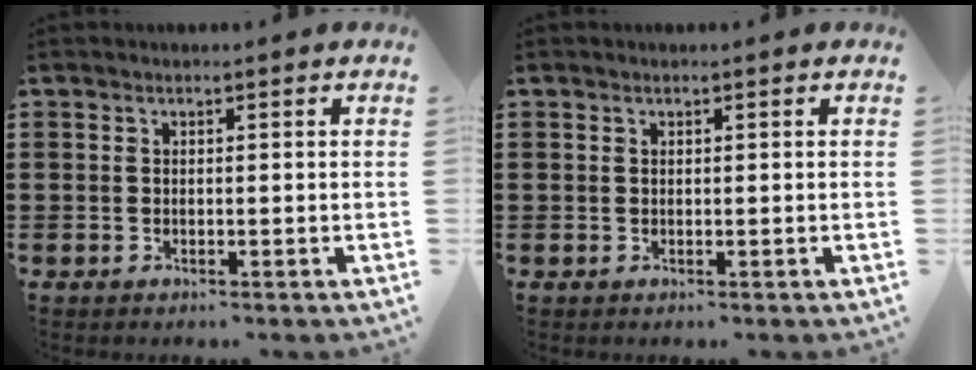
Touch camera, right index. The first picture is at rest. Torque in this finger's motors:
{"motor_torque": [-0.06, -0.02, 0.01, 0.00]}